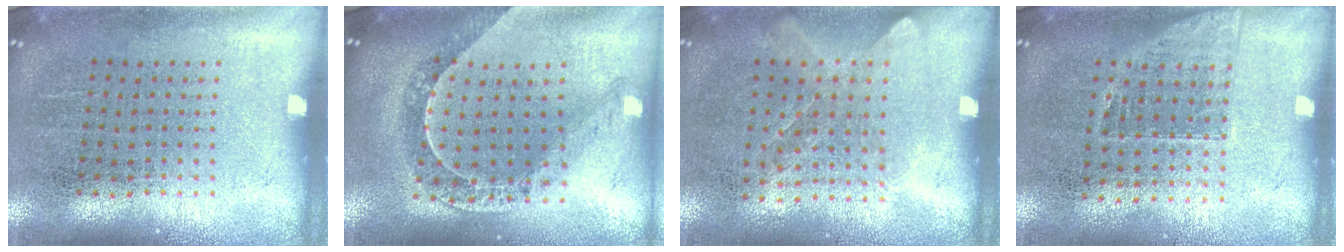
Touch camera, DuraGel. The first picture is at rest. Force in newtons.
{"total": 1.0, "press": 1.0, "slide": 0.3}
{"total": 1.2, "press": 1.0, "slide": 0.7}
{"total": 1.1, "press": 0.9, "slide": 0.7}